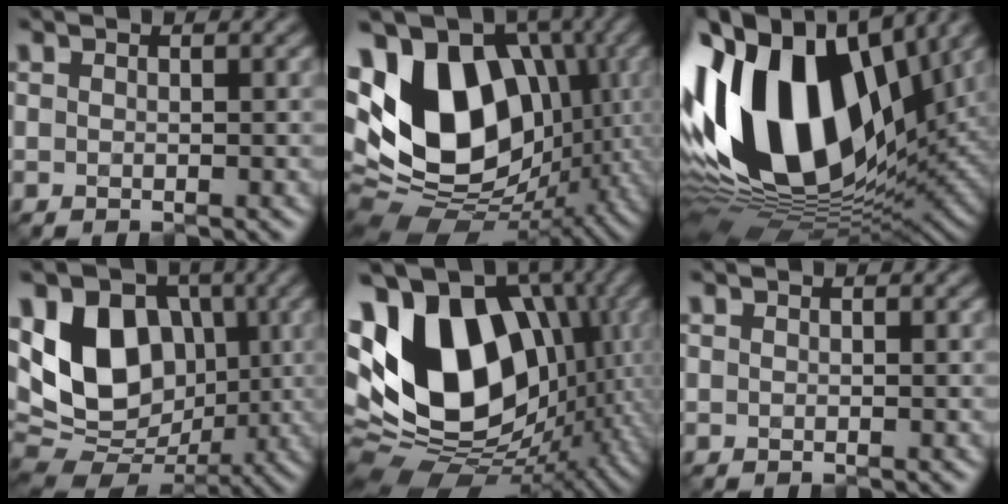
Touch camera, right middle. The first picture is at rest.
{"total": 15.7, "force": [1.0, 11.1, 11.1], "torque": [-0.207, 0.016, -0.001]}
{"total": 18.3, "force": [2.9, 10.7, 14.5], "torque": [-0.290, 0.024, 0.028]}
{"total": 10.7, "force": [1.1, 8.1, 6.9], "torque": [-0.132, -0.003, 0.006]}
{"total": 17.9, "force": [1.6, 12.7, 12.5], "torque": [-0.227, 0.010, 0.027]}
{"total": 0.0}